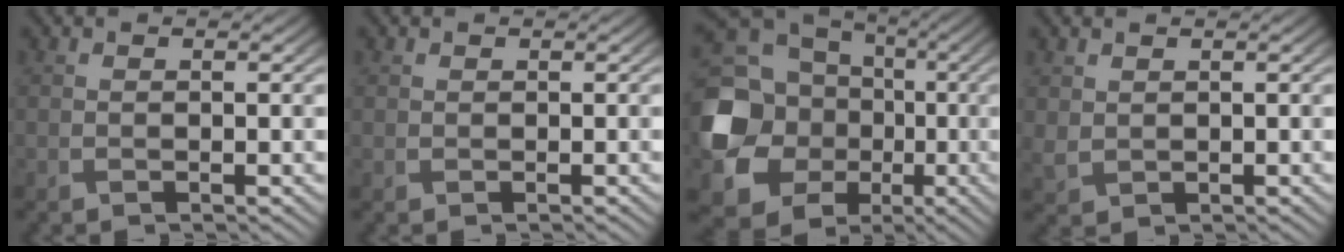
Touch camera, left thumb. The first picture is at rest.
{"total": 0.8, "force": [0.3, 0.7, -0.1], "torque": [0.005, -0.001, 0.004]}
{"total": 16.5, "force": [-2.3, 14.4, 7.7], "torque": [-0.214, -0.032, -0.046]}
{"total": 2.0, "force": [1.1, 1.5, 0.6], "torque": [-0.020, -0.003, 0.025]}